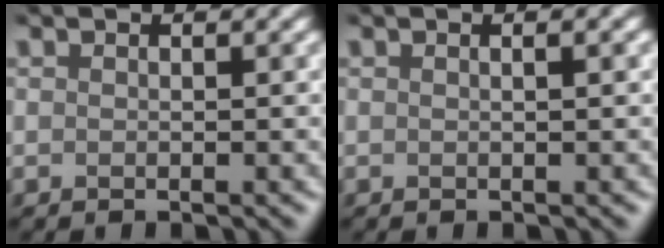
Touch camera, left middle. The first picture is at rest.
{"total": 2.2, "force": [0.8, 1.2, 1.6], "torque": [0.004, 0.011, -0.012]}